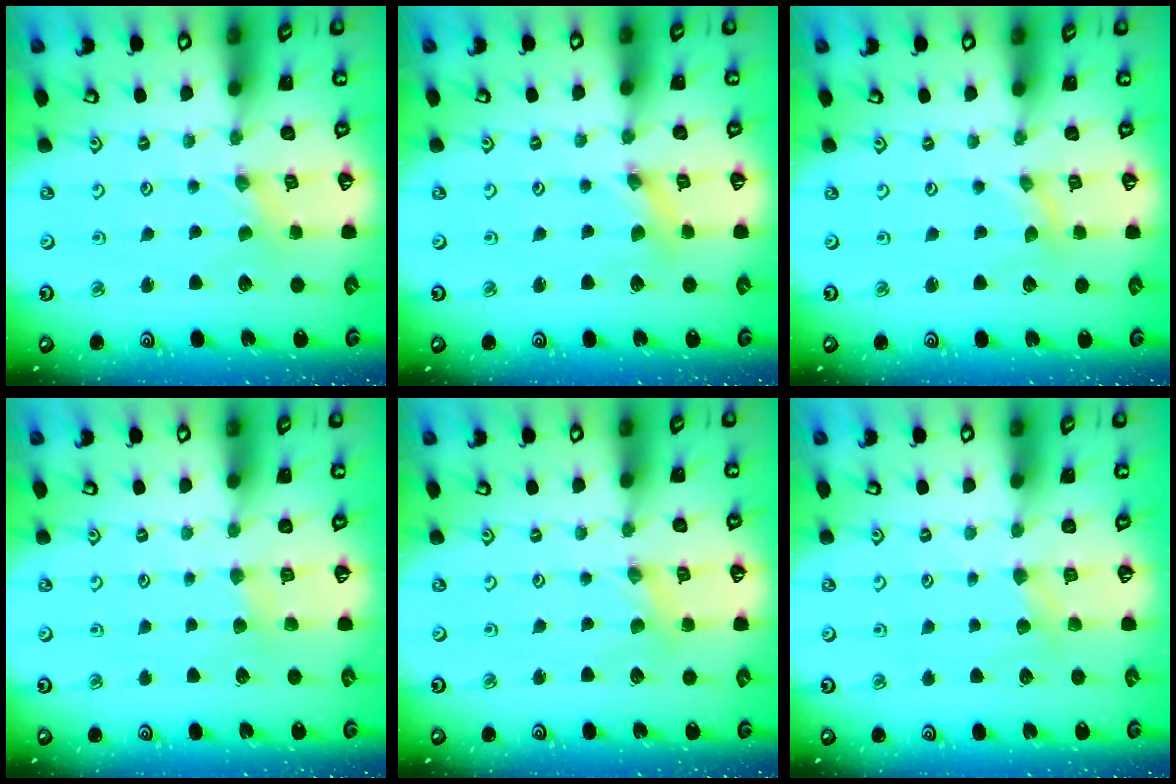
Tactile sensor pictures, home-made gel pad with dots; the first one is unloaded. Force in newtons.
{"total": 2.3, "press": 2.3, "slide": 0.3}
{"total": 0.0}
{"total": 2.4, "press": 2.3, "slide": 0.5}
{"total": 1.0, "press": 0.9, "slide": 0.3}
{"total": 3.7, "press": 3.7, "slide": 0.7}